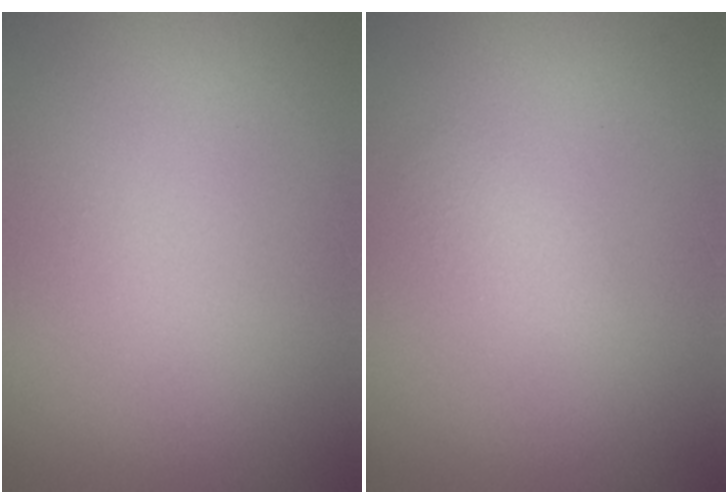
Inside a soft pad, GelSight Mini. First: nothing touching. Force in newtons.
{"total": 1.0, "press": 1.0, "slide": 0.1}